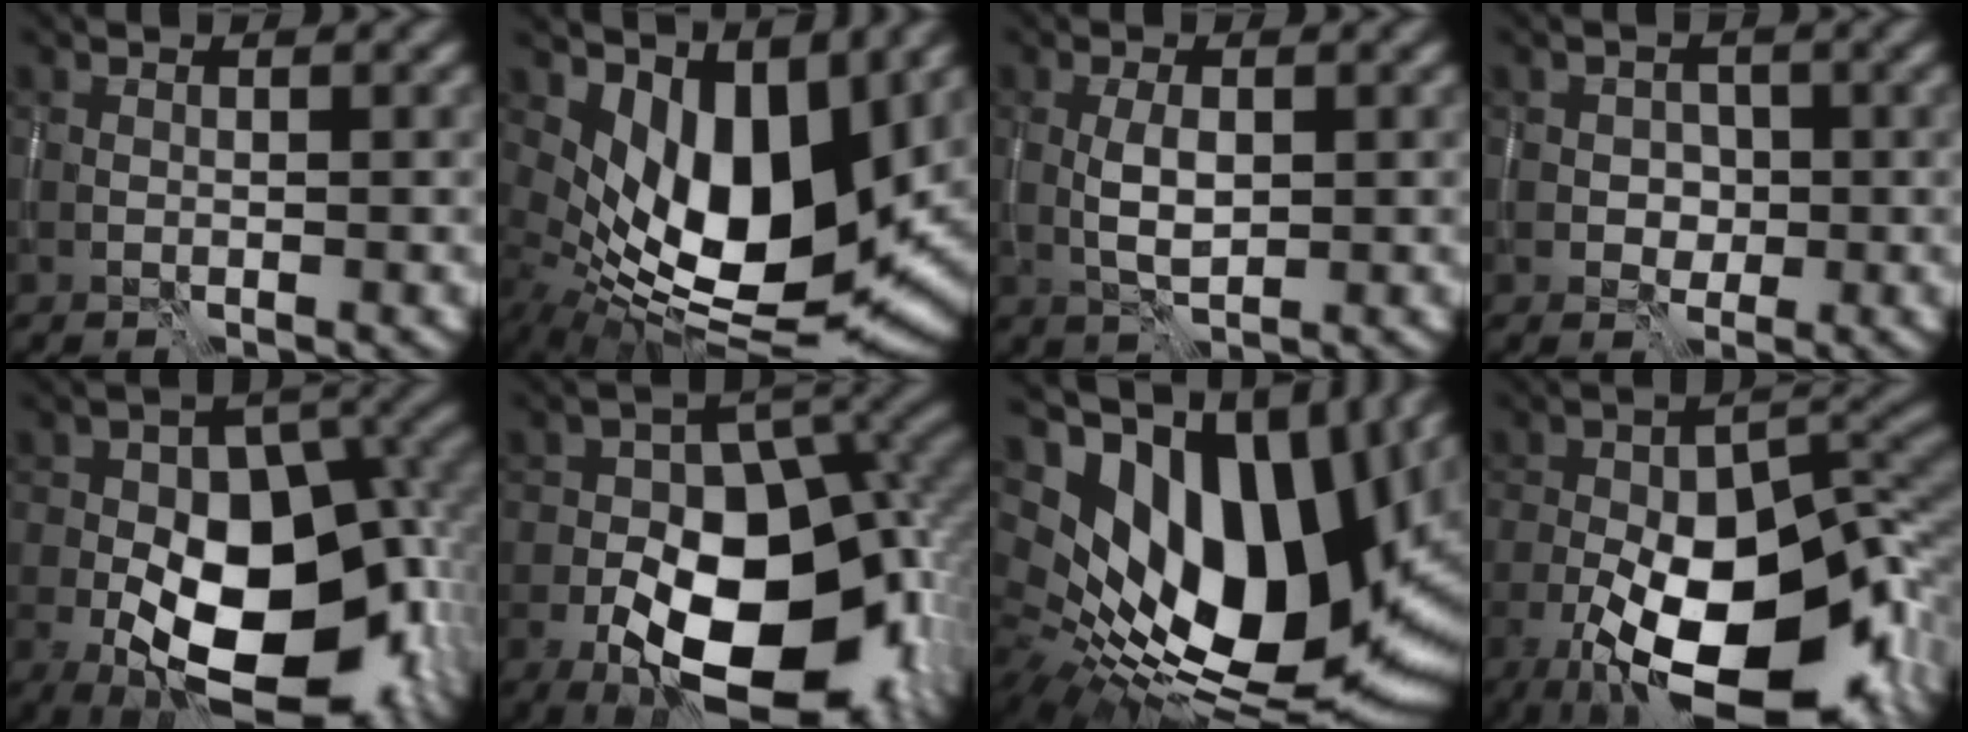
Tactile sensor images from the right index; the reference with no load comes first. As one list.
[{"total": 11.7, "force": [2.5, 5.8, 9.8], "torque": [-0.162, -0.024, 0.057]}, {"total": 2.5, "force": [-0.2, 1.2, 2.2], "torque": [-0.048, 0.000, 0.000]}, {"total": 1.8, "force": [-0.3, 1.6, 0.5], "torque": [-0.008, -0.002, -0.007]}, {"total": 15.9, "force": [-4.2, 9.6, 11.9], "torque": [-0.173, -0.027, -0.053]}, {"total": 16.0, "force": [-6.0, 9.2, 11.6], "torque": [-0.150, -0.023, -0.090]}, {"total": 19.0, "force": [3.9, 11.0, 15.0], "torque": [-0.280, 0.002, 0.073]}, {"total": 17.9, "force": [-8.3, 7.9, 13.7], "torque": [-0.204, -0.015, -0.132]}]